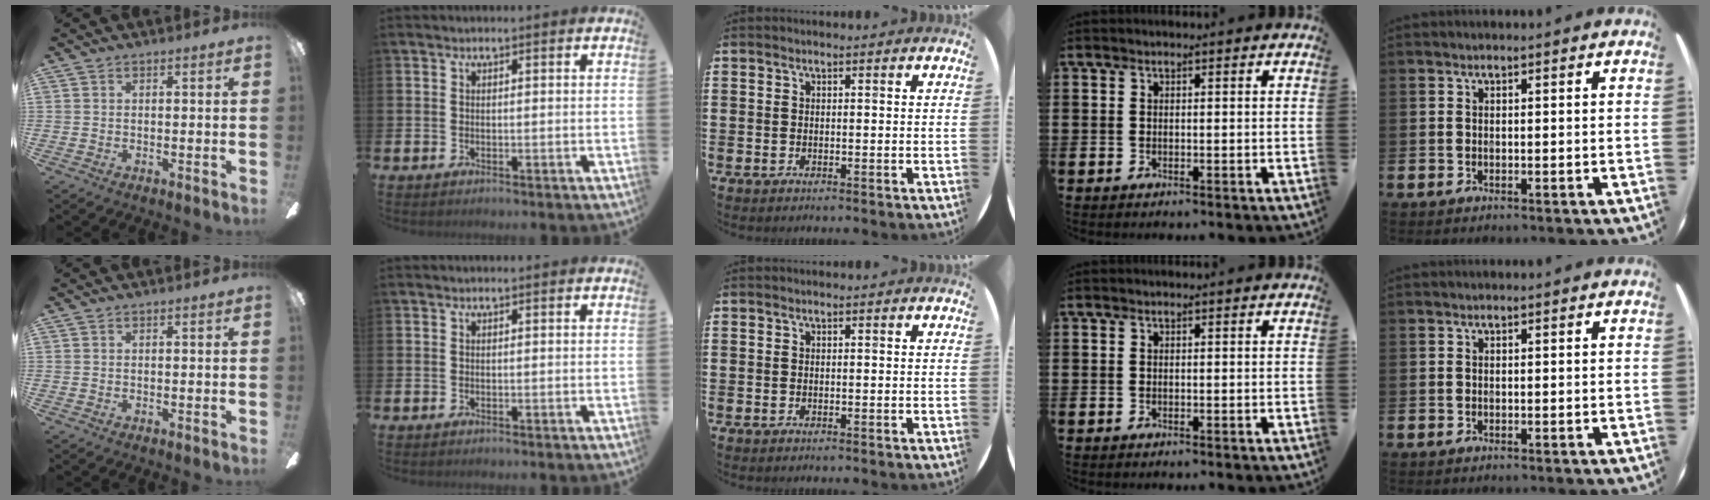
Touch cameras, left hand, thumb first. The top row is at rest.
{}